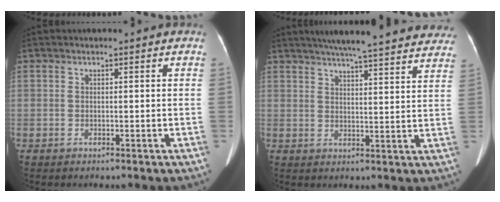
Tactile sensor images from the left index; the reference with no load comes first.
{"total": 24.6, "force": [21.8, 2.8, 11.0], "torque": [-0.155, -0.008, 0.261]}